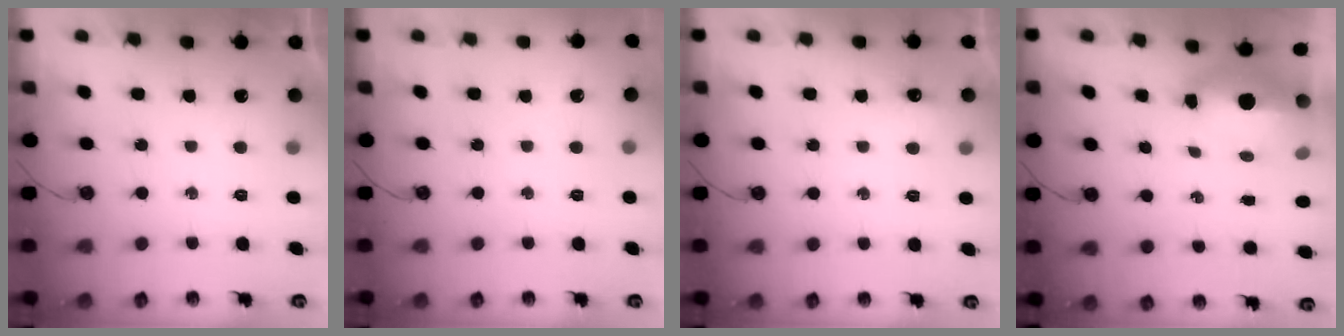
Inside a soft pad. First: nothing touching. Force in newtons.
{"total": 0.0}
{"total": 3.9, "press": 3.9, "slide": 0.7}
{"total": 11.2, "press": 9.4, "slide": 6.2}